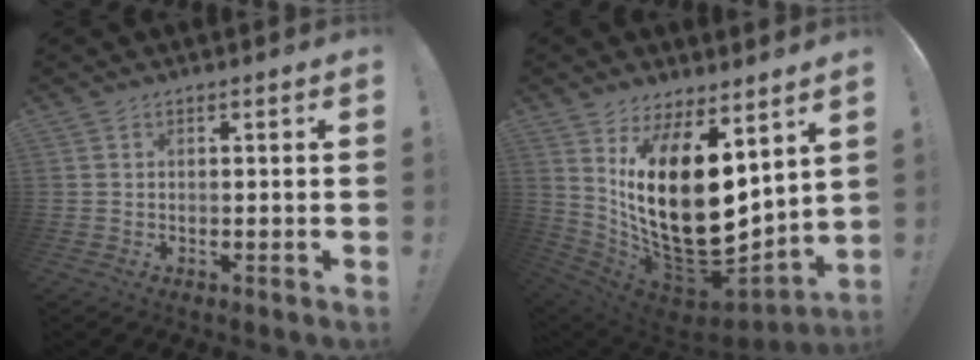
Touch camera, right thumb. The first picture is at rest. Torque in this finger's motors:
{"motor_torque": [0.02, 2.12, 2.48, 0.22, 0.89]}